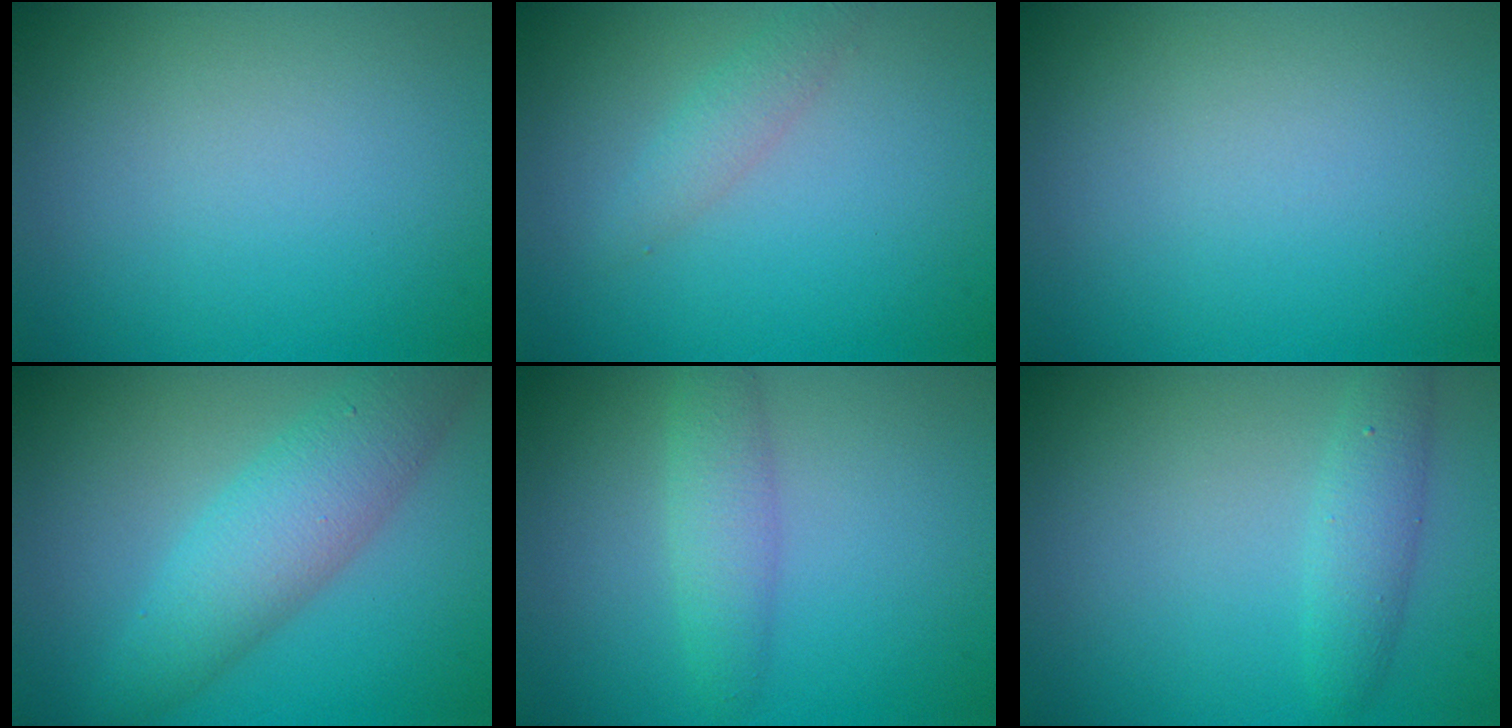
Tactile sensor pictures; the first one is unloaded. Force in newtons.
{"total": 1.5, "press": 1.5, "slide": 0.0}
{"total": 0.0}
{"total": 5.2, "press": 5.2, "slide": 0.0}
{"total": 2.4, "press": 2.4, "slide": 0.1}
{"total": 2.4, "press": 2.4, "slide": 0.1}